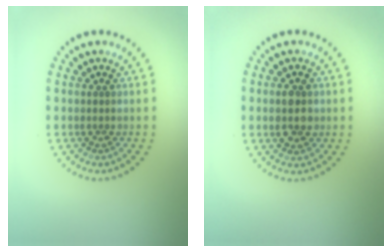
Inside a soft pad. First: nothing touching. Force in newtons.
{"total": 2.6, "press": 2.5, "slide": 0.2}